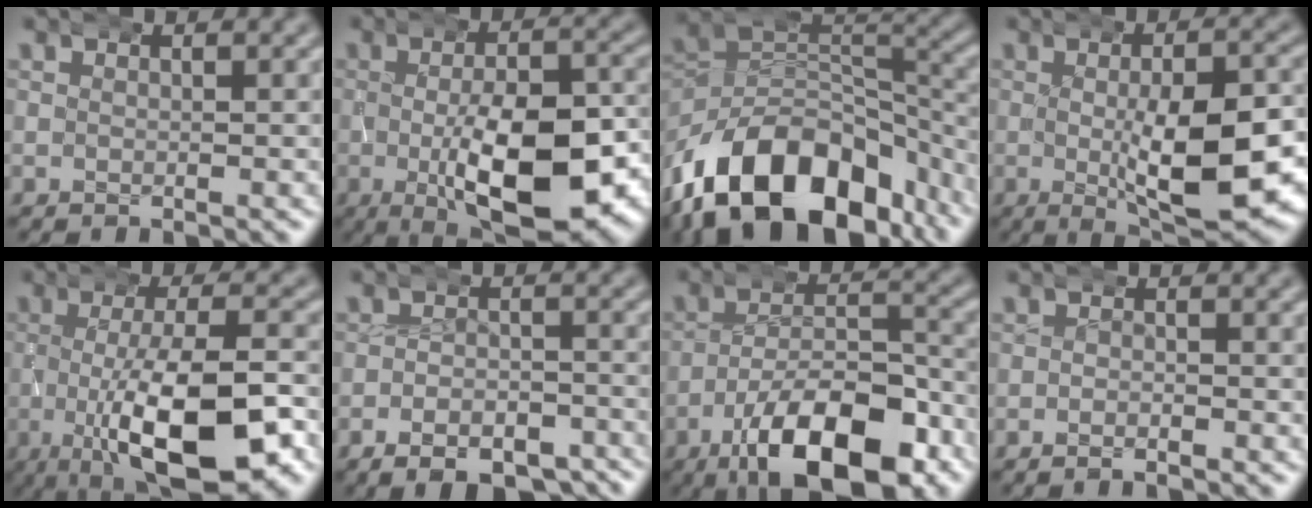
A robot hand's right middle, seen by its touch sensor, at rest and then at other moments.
{"total": 13.5, "force": [-3.0, 5.4, 12.0], "torque": [-0.183, -0.031, -0.025]}
{"total": 18.5, "force": [-8.3, 12.1, 11.3], "torque": [-0.212, -0.060, -0.103]}
{"total": 11.2, "force": [-1.1, 4.2, 10.3], "torque": [-0.152, -0.020, 0.000]}
{"total": 11.7, "force": [-2.9, 4.1, 10.6], "torque": [-0.175, -0.022, -0.031]}
{"total": 8.3, "force": [-7.2, 3.0, 2.8], "torque": [-0.023, -0.016, -0.113]}
{"total": 12.7, "force": [-6.7, 5.5, 9.3], "torque": [-0.135, -0.026, -0.087]}
{"total": 1.5, "force": [-1.3, 0.4, 0.5], "torque": [-0.011, -0.005, -0.023]}